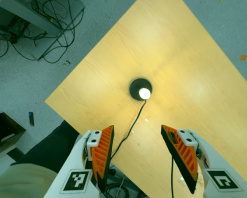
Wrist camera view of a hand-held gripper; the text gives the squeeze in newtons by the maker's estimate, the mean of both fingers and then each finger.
{"total": 0.0}